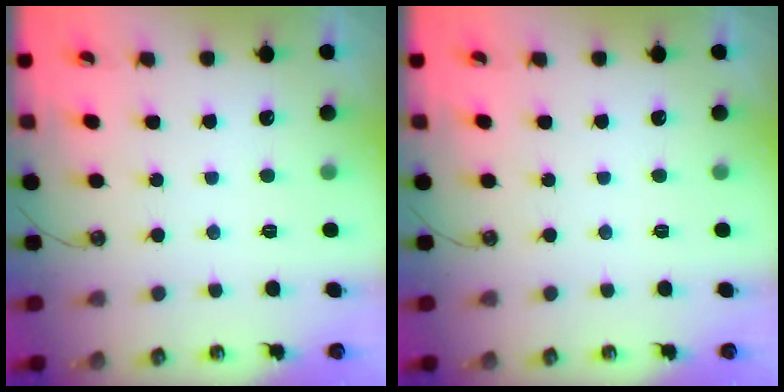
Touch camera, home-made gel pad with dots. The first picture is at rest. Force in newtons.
{"total": 0.0}